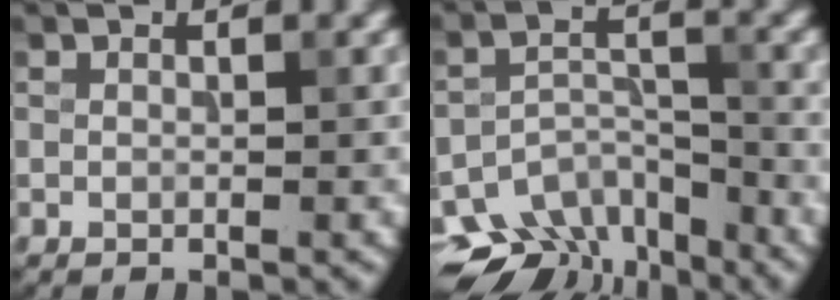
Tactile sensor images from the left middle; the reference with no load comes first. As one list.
[{"total": 8.3, "force": [-6.7, 4.2, 2.6], "torque": [-0.036, -0.011, -0.100]}]